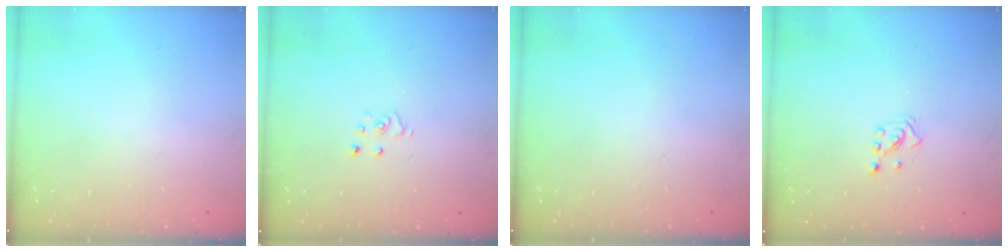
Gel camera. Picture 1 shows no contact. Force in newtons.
{"total": 3.6, "press": 3.6, "slide": 0.2}
{"total": 0.0}
{"total": 2.1, "press": 1.9, "slide": 0.8}